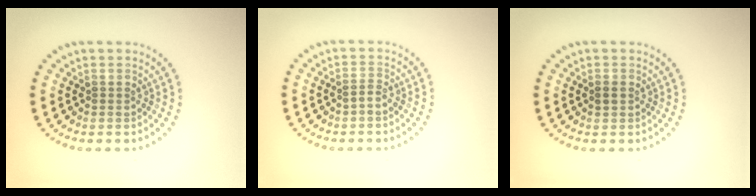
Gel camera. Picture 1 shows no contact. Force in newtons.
{"total": 0.9, "press": 0.8, "slide": 0.4}
{"total": 0.8, "press": 0.8, "slide": 0.1}